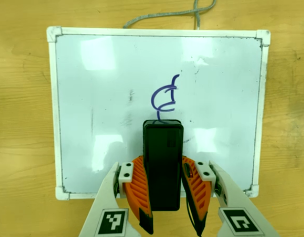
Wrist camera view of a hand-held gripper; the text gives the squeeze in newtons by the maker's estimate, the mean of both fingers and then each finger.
{"total": 7.7, "left": 6.5, "right": 8.8}